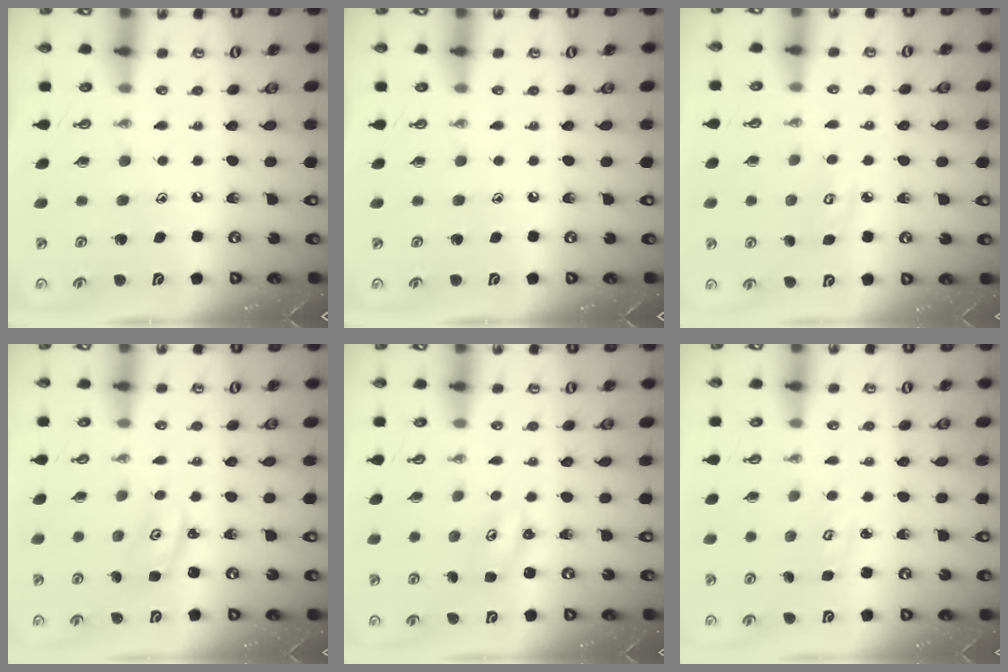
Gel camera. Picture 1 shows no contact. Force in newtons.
{"total": 0.0}
{"total": 5.2, "press": 5.2, "slide": 0.4}
{"total": 2.4, "press": 2.4, "slide": 0.1}
{"total": 2.2, "press": 2.1, "slide": 0.4}
{"total": 2.9, "press": 2.9, "slide": 0.3}